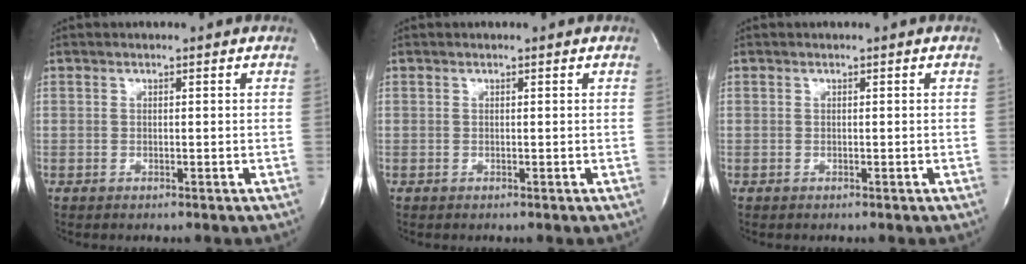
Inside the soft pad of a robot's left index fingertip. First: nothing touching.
{"total": 0.0}
{"total": 0.0}